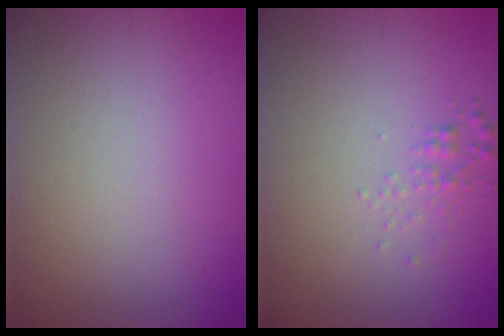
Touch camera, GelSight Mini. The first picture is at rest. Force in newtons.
{"total": 1.1, "press": 1.1, "slide": 0.0}